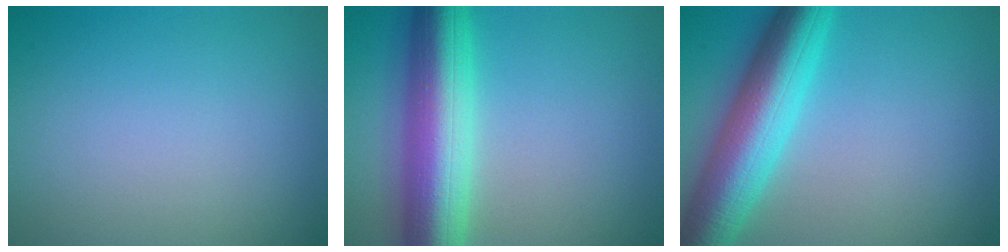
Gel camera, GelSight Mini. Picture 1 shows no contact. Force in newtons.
{"total": 9.8, "press": 9.8, "slide": 0.3}
{"total": 8.9, "press": 8.9, "slide": 0.2}